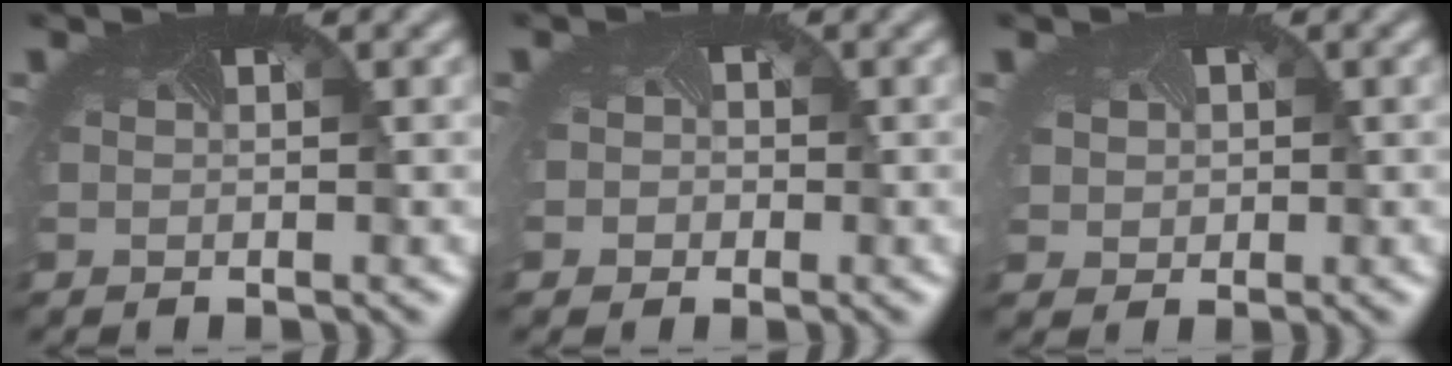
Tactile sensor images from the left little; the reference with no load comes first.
{"total": 2.1, "force": [-0.3, 1.9, 0.7], "torque": [-0.004, -0.002, -0.011]}
{"total": 1.7, "force": [0.3, 1.7, 0.3], "torque": [-0.014, -0.005, 0.005]}